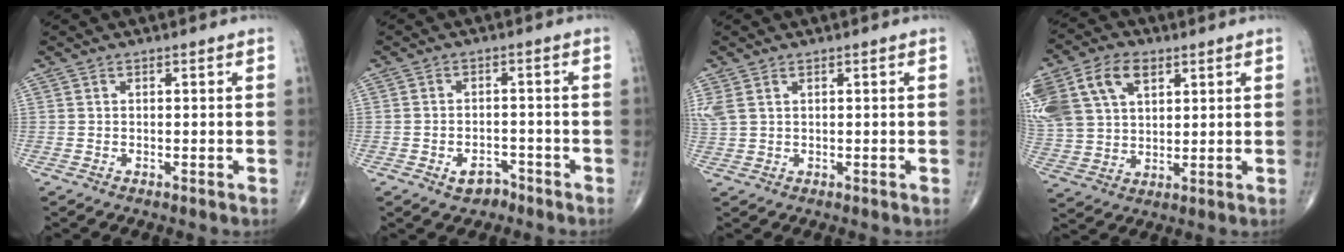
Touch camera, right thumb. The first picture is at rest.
{"total": 3.7, "force": [-2.3, 2.4, 1.5], "torque": [-0.011, 0.021, -0.033]}
{"total": 3.4, "force": [1.5, 2.0, 2.3], "torque": [-0.078, 0.015, 0.040]}
{"total": 20.3, "force": [8.5, 13.8, 12.2], "torque": [-0.292, 0.028, 0.170]}